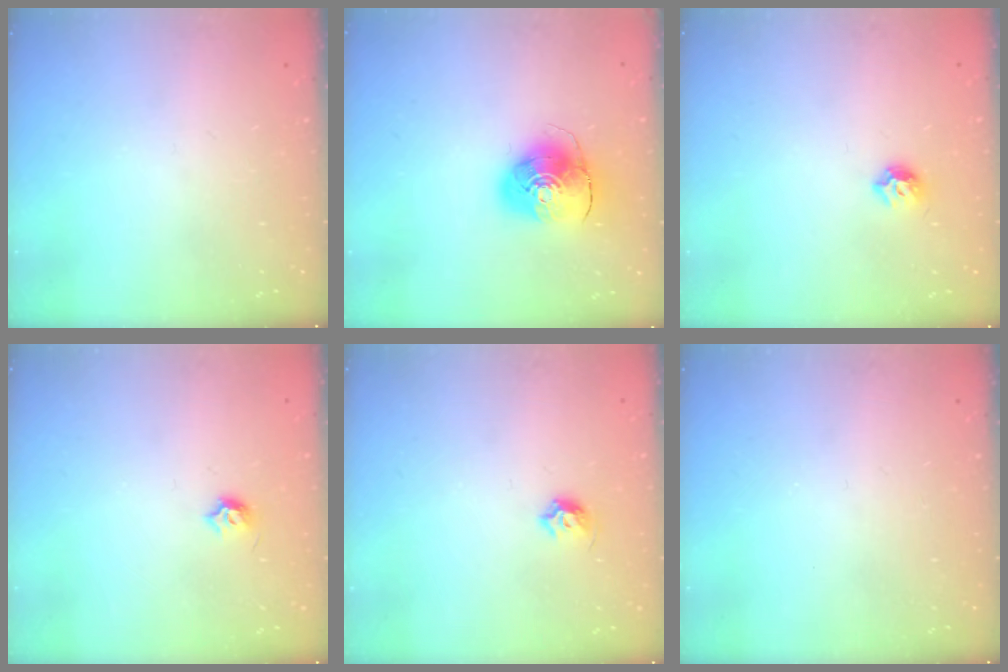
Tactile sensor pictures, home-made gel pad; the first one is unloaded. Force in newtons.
{"total": 9.6, "press": 9.6, "slide": 1.2}
{"total": 5.5, "press": 5.4, "slide": 0.9}
{"total": 4.7, "press": 4.6, "slide": 0.8}
{"total": 4.9, "press": 4.8, "slide": 0.9}
{"total": 0.0}